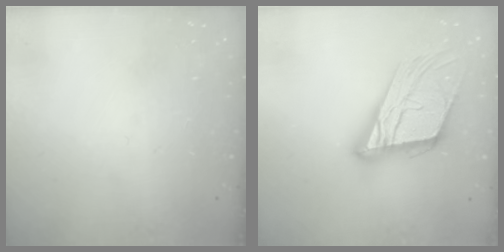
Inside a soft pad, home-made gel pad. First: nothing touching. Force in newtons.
{"total": 21.2, "press": 21.0, "slide": 2.9}